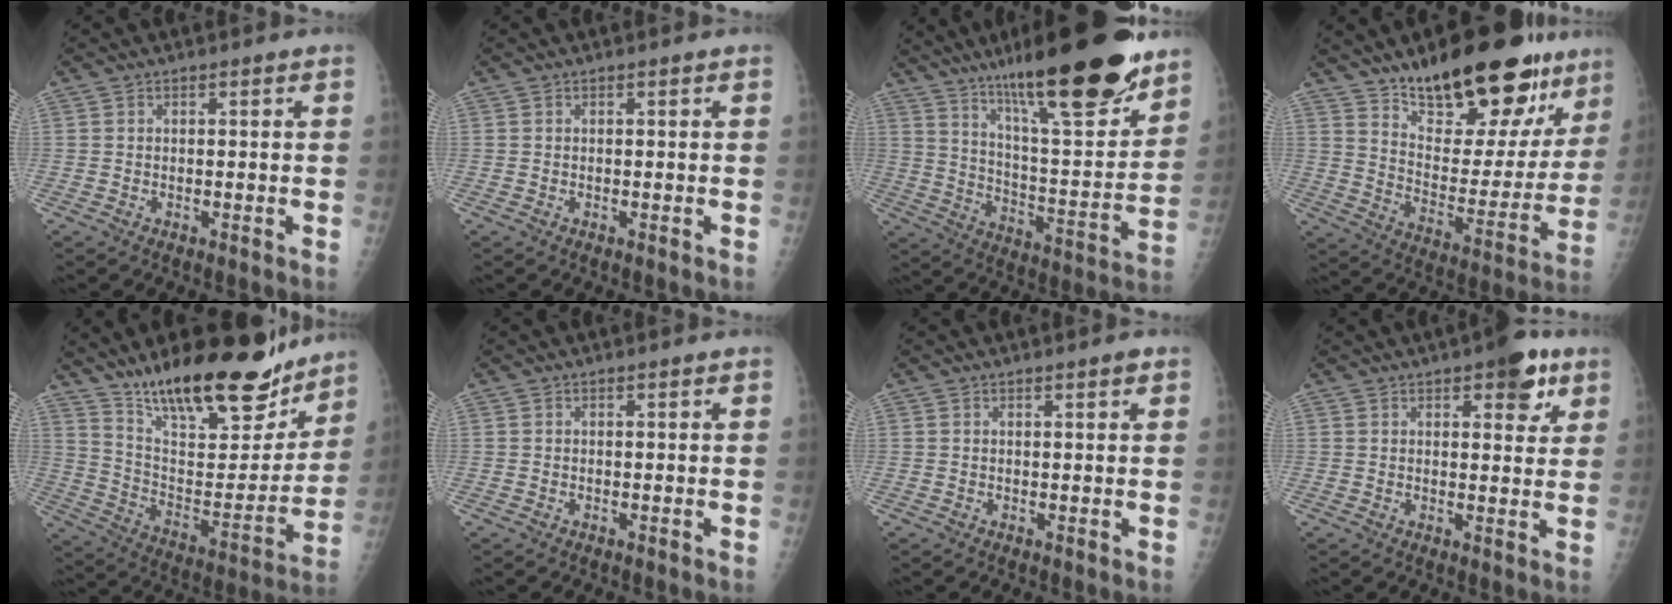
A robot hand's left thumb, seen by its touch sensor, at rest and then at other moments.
{"total": 0.0}
{"total": 27.2, "force": [18.5, 5.8, 19.1], "torque": [-0.277, -0.076, 0.300]}
{"total": 25.6, "force": [17.7, 10.2, 15.5], "torque": [-0.178, -0.086, 0.270]}
{"total": 25.1, "force": [19.0, 8.2, 14.3], "torque": [-0.183, -0.090, 0.309]}
{"total": 0.0}
{"total": 1.3, "force": [0.8, 0.3, 0.9], "torque": [-0.011, -0.002, 0.010]}
{"total": 7.9, "force": [4.3, 3.4, 5.7], "torque": [-0.045, -0.014, 0.049]}